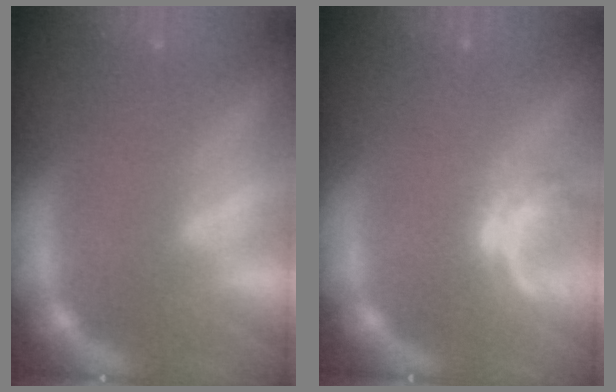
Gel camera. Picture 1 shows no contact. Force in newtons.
{"total": 2.5}